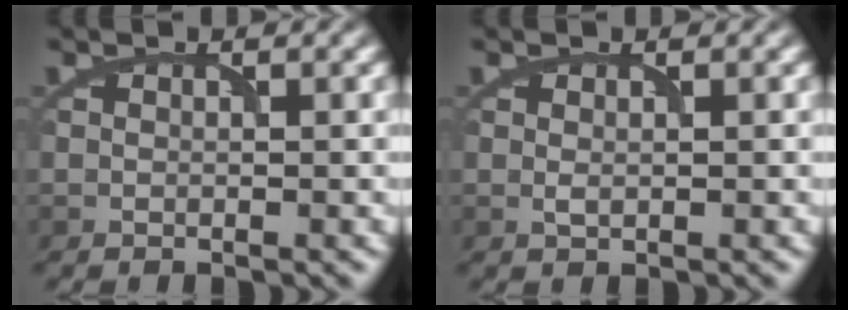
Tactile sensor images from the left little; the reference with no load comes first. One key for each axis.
{"total": 0.7, "fx": 0.0, "fy": 0.4, "fz": 0.6, "tx": -0.013, "ty": -0.001, "tz": 0.002}